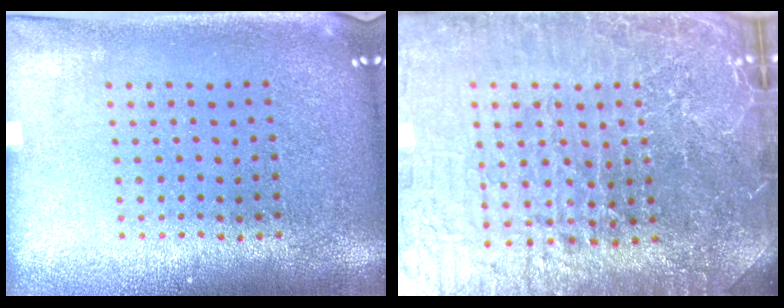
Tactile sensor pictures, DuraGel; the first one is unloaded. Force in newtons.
{"total": 5.9, "press": 5.4, "slide": 2.3}